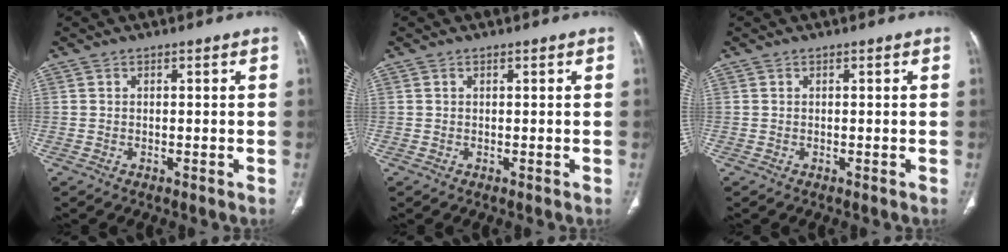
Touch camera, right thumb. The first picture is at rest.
{"total": 0.0}
{"total": 0.0}